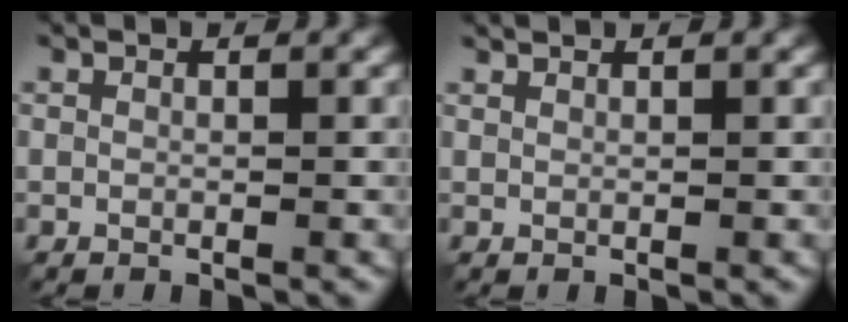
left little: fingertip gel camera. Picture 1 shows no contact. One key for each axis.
{"total": 1.0, "fx": 0.9, "fy": 0.1, "fz": 0.3, "tx": -0.005, "ty": 0.002, "tz": 0.013}